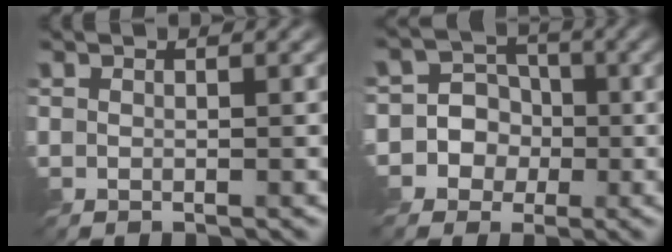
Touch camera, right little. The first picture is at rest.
{"total": 6.4, "force": [-1.7, 6.1, 1.1], "torque": [-0.004, 0.027, -0.062]}